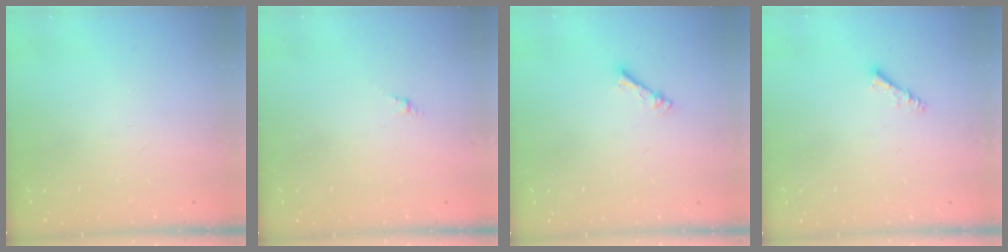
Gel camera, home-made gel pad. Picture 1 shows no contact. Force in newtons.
{"total": 1.1, "press": 1.0, "slide": 0.5}
{"total": 2.3, "press": 2.2, "slide": 0.4}
{"total": 3.2, "press": 3.2, "slide": 0.6}